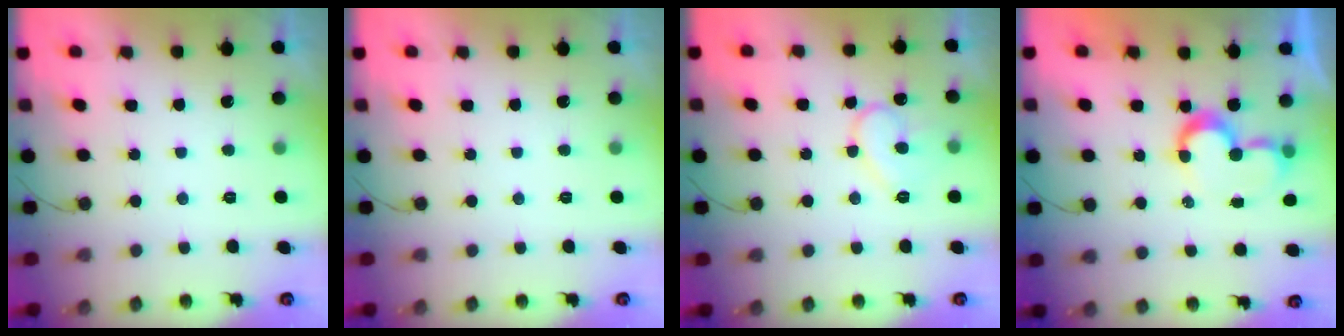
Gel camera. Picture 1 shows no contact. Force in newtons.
{"total": 0.0}
{"total": 10.4, "press": 10.4, "slide": 0.8}
{"total": 7.9, "press": 7.9, "slide": 0.2}